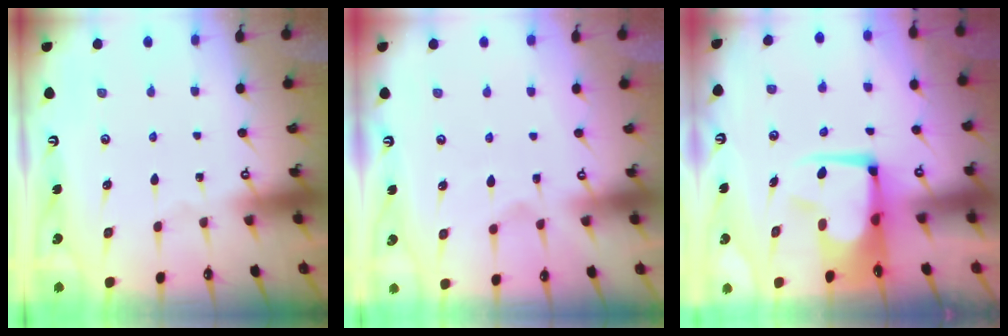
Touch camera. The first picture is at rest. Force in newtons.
{"total": 2.2, "press": 1.9, "slide": 1.1}
{"total": 3.7, "press": 3.6, "slide": 0.9}